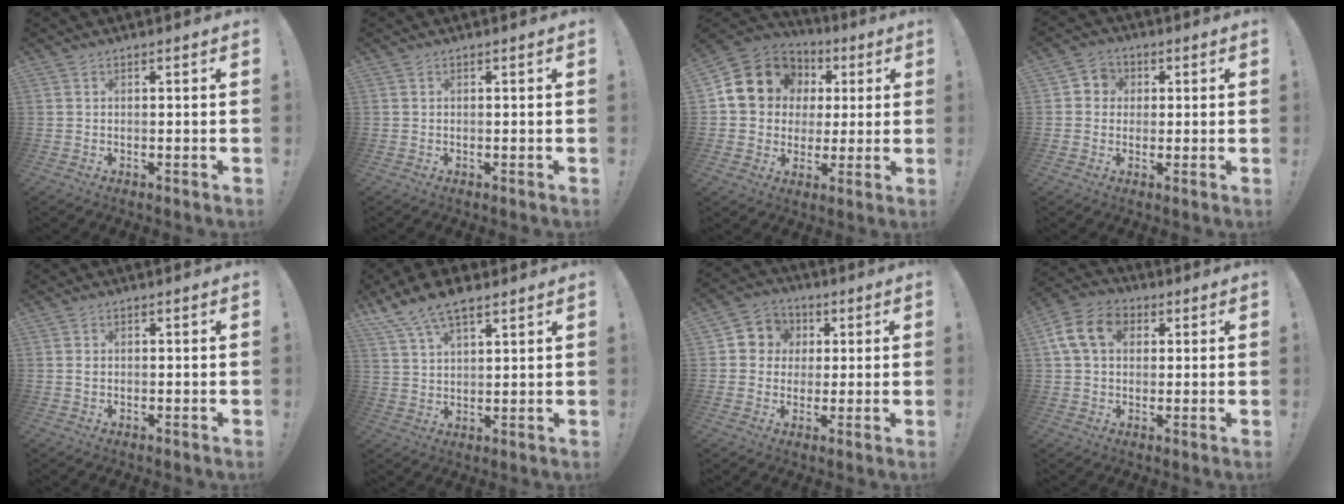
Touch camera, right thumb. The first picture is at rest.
{"total": 0.0}
{"total": 15.1, "force": [5.0, 12.9, 6.0], "torque": [-0.086, -0.015, 0.115]}
{"total": 4.5, "force": [0.1, 4.3, 1.2], "torque": [-0.019, 0.005, 0.002]}
{"total": 0.8, "force": [0.0, 0.7, 0.4], "torque": [-0.015, 0.007, 0.000]}
{"total": 9.2, "force": [6.6, 3.6, 5.2], "torque": [-0.101, -0.023, 0.127]}
{"total": 7.4, "force": [0.5, 7.2, 1.9], "torque": [-0.025, 0.006, 0.016]}
{"total": 13.1, "force": [3.7, 9.7, 8.0], "torque": [-0.132, 0.007, 0.074]}